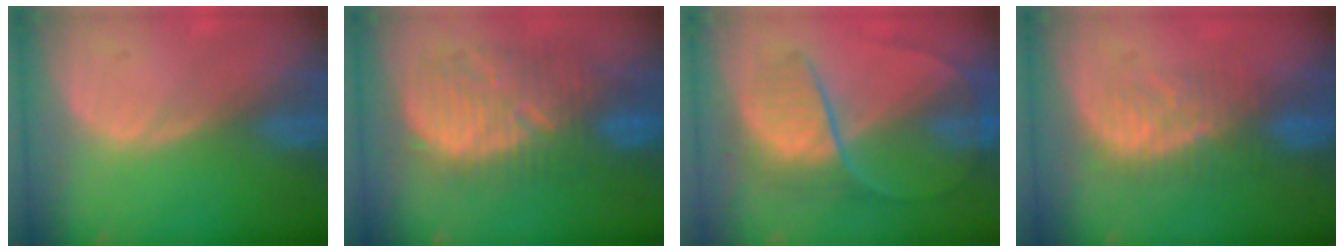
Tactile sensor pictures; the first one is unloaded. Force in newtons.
{"total": 10.6, "press": 10.4, "slide": 2.3}
{"total": 7.9, "press": 7.2, "slide": 3.2}
{"total": 6.2, "press": 6.0, "slide": 1.5}